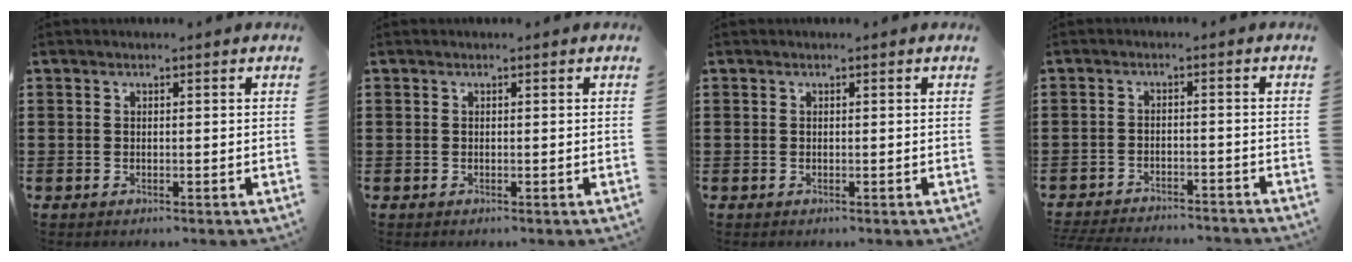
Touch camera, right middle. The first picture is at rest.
{"total": 0.0}
{"total": 0.0}
{"total": 3.5, "force": [-3.5, 0.2, 0.4], "torque": [-0.016, -0.001, -0.076]}